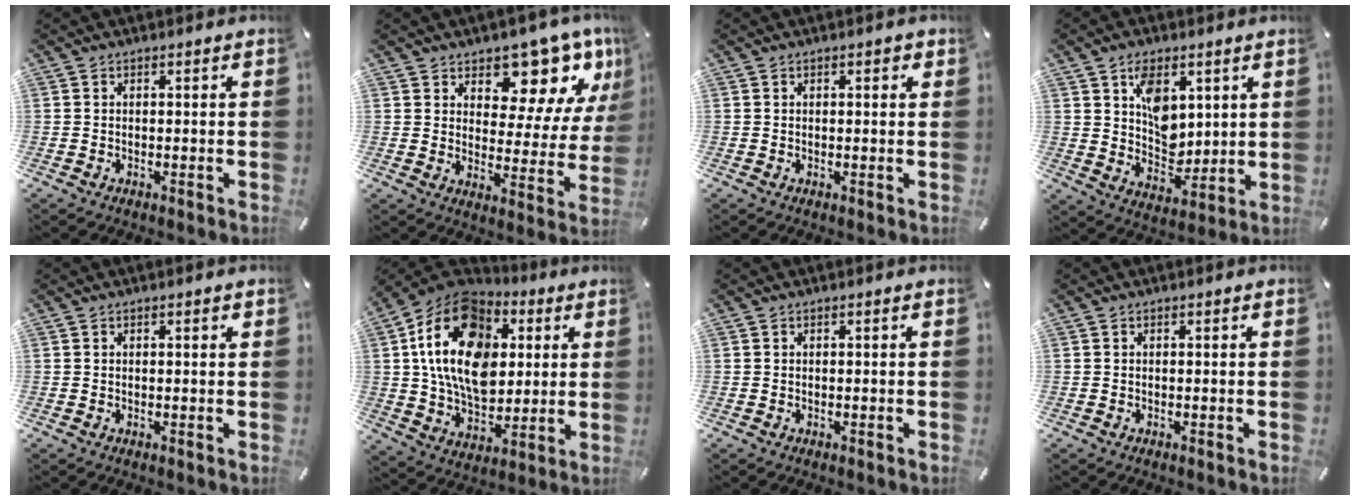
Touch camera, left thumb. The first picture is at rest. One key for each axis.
{"total": 12.3, "fx": 9.1, "fy": 6.6, "fz": 5.0, "tx": -0.053, "ty": -0.087, "tz": 0.156}
{"total": 0.8, "fx": 0.3, "fy": 0.4, "fz": 0.7, "tx": -0.015, "ty": 0.004, "tz": 0.004}
{"total": 10.0, "fx": 3.8, "fy": 7.2, "fz": 5.8, "tx": -0.075, "ty": -0.013, "tz": 0.068}
{"total": 0.6, "fx": 0.2, "fy": 0.1, "fz": 0.5, "tx": -0.010, "ty": 0.001, "tz": 0.004}
{"total": 20.5, "fx": 5.0, "fy": 15.0, "fz": 13.1, "tx": -0.254, "ty": -0.011, "tz": 0.087}
{"total": 0.0}
{"total": 0.0}